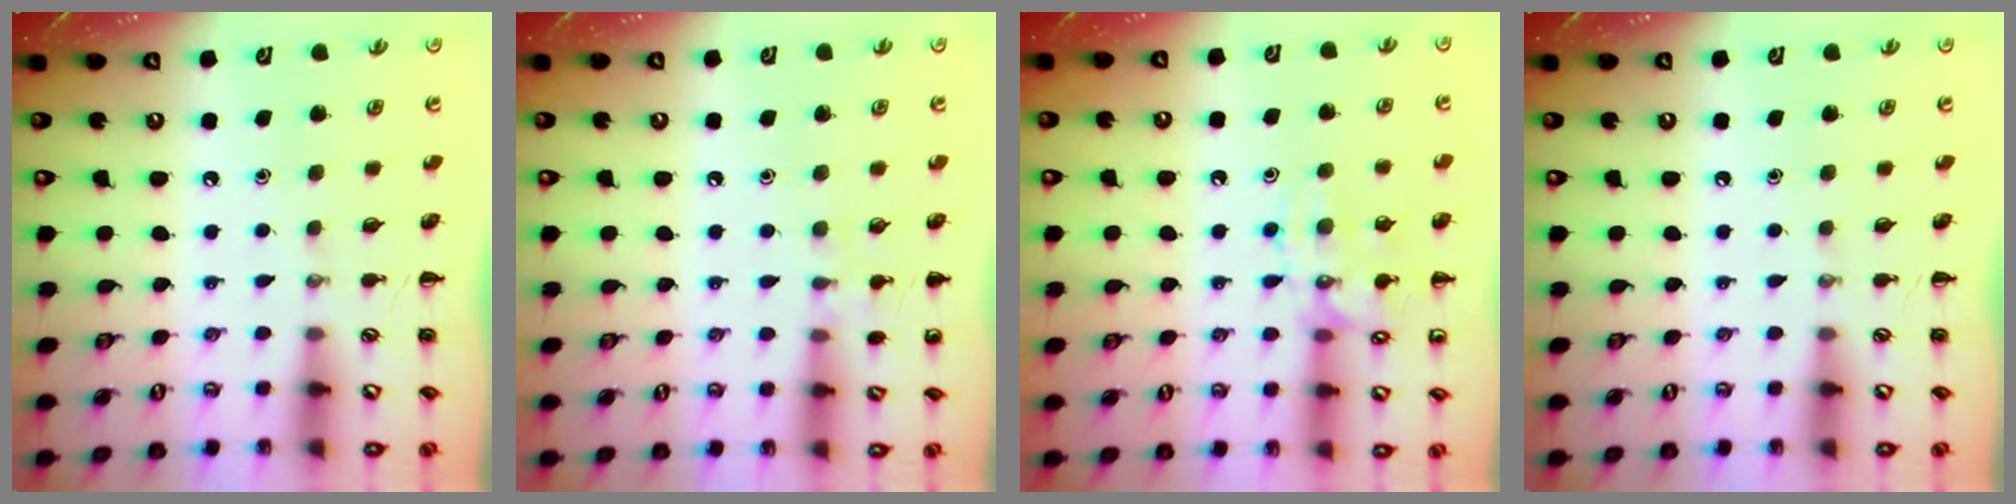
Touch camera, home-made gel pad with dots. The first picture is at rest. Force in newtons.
{"total": 6.3, "press": 6.0, "slide": 2.1}
{"total": 12.3, "press": 12.3, "slide": 0.7}
{"total": 0.0}